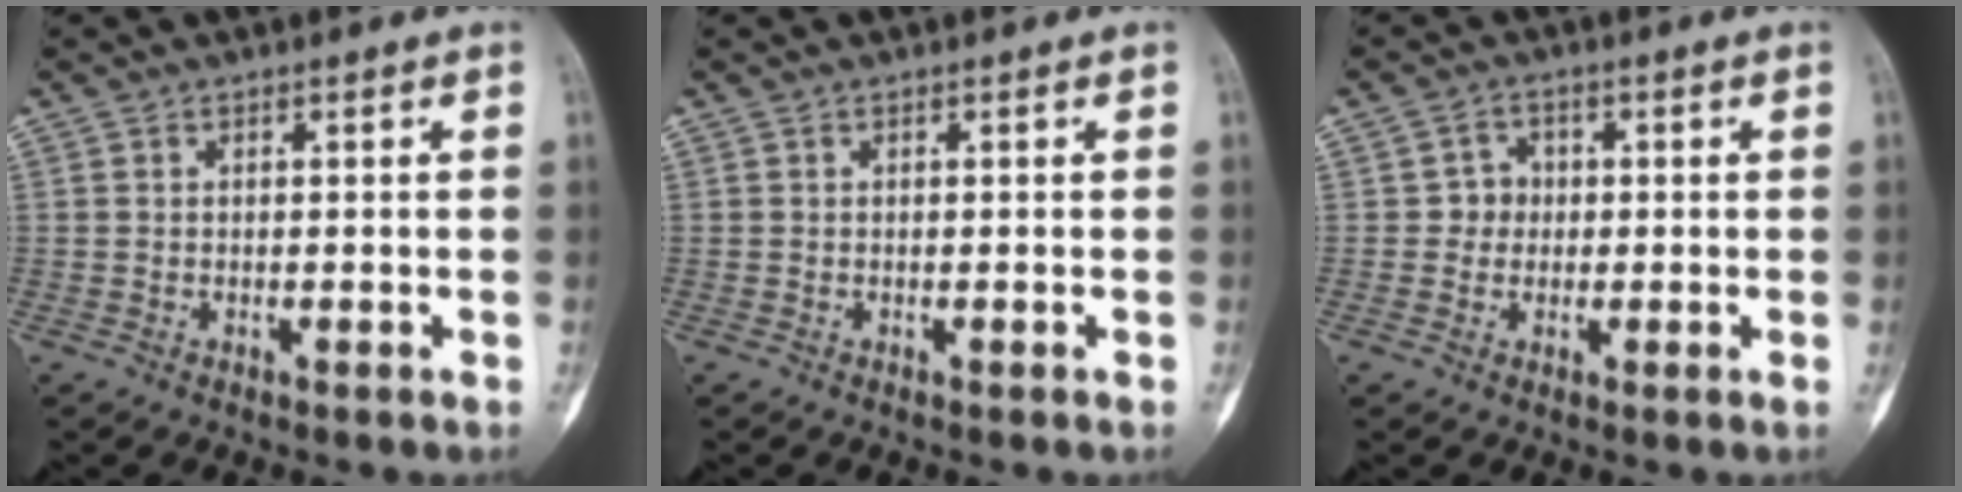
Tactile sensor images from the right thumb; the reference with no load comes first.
{"total": 0.0}
{"total": 3.2, "force": [0.0, 3.0, 1.0], "torque": [0.007, 0.009, -0.008]}